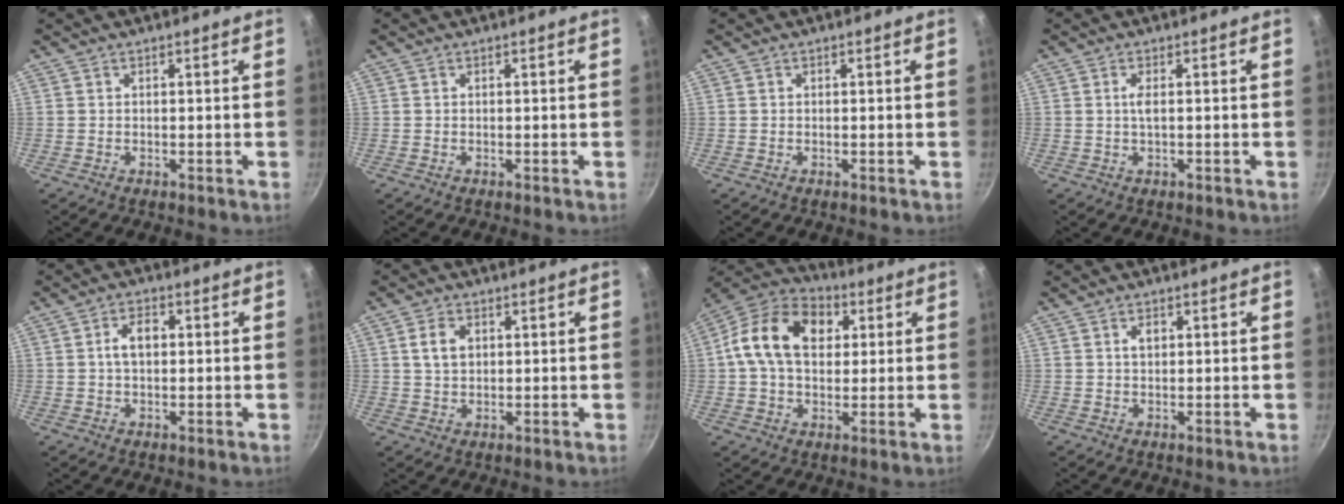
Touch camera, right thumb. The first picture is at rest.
{"total": 0.0}
{"total": 0.0}
{"total": 1.9, "force": [0.1, 0.5, 1.8], "torque": [-0.042, 0.001, 0.001]}
{"total": 4.7, "force": [0.5, 2.9, 3.6], "torque": [-0.052, 0.013, 0.004]}
{"total": 4.6, "force": [1.2, 3.3, 3.1], "torque": [-0.046, 0.000, 0.023]}
{"total": 16.8, "force": [3.6, 11.9, 11.3], "torque": [-0.172, 0.019, 0.042]}
{"total": 2.1, "force": [0.6, 1.4, 1.4], "torque": [-0.015, 0.002, 0.010]}